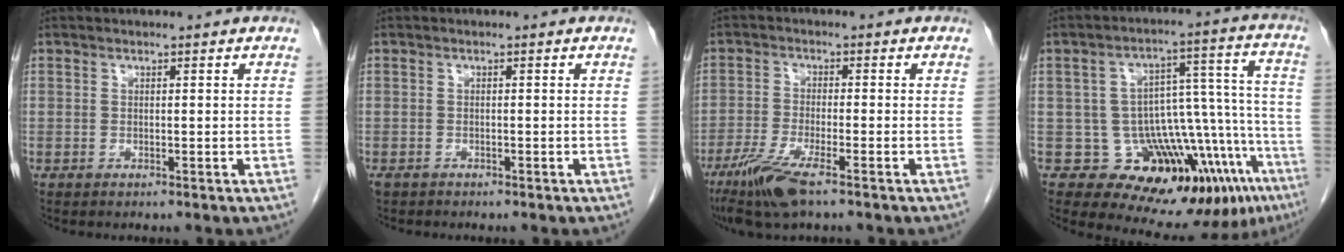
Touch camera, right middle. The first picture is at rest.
{"total": 1.3, "force": [-1.1, 0.6, 0.2], "torque": [-0.010, -0.001, -0.018]}
{"total": 7.6, "force": [-4.9, 0.8, 5.8], "torque": [-0.122, -0.020, -0.093]}
{"total": 16.4, "force": [-9.1, 5.6, 12.4], "torque": [-0.125, 0.064, -0.123]}